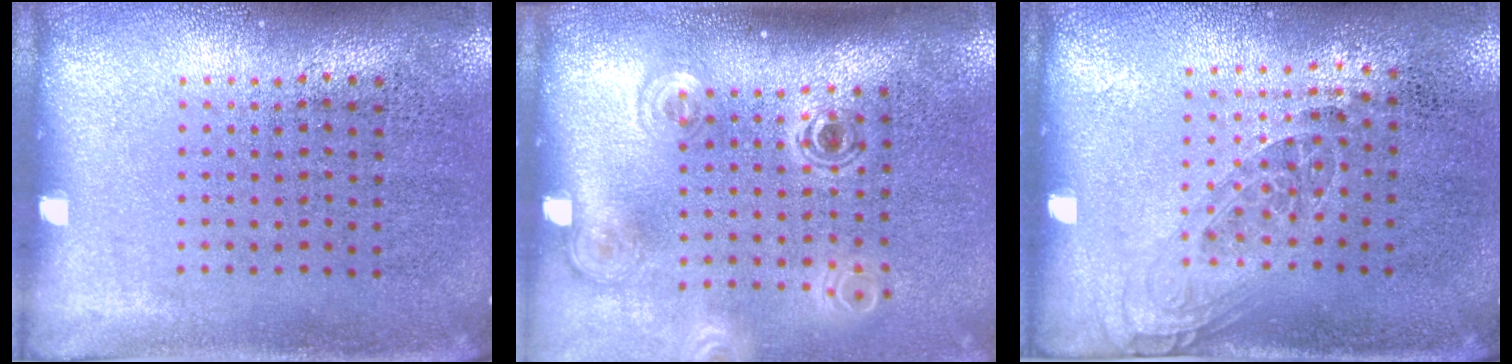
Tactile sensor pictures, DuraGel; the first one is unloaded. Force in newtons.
{"total": 1.9, "press": 1.3, "slide": 1.4}
{"total": 1.1, "press": 0.8, "slide": 0.7}